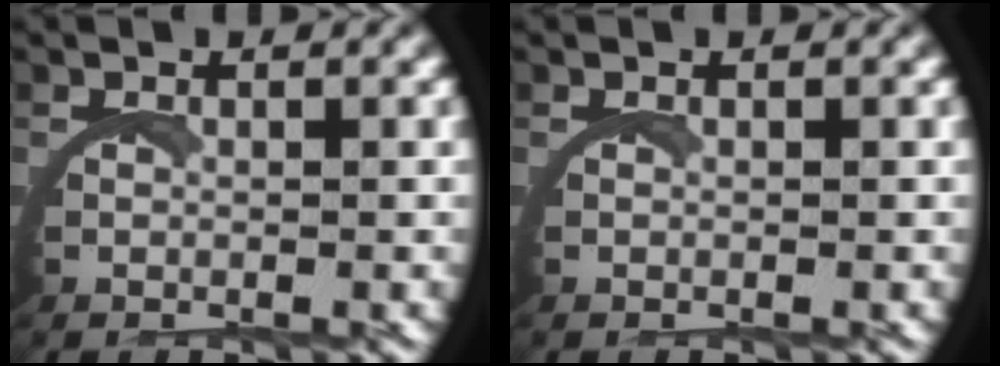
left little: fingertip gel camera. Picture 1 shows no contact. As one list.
[{"total": 0.0}]